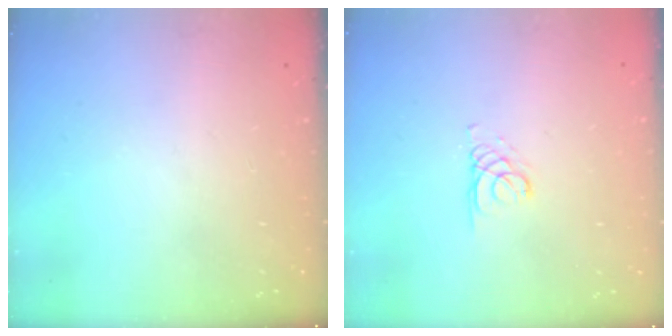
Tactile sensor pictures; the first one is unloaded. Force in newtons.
{"total": 2.1, "press": 2.1, "slide": 0.2}